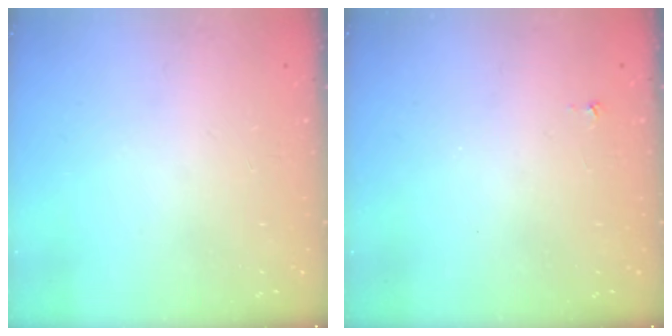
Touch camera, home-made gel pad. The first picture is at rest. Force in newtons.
{"total": 2.9, "press": 2.9, "slide": 0.4}